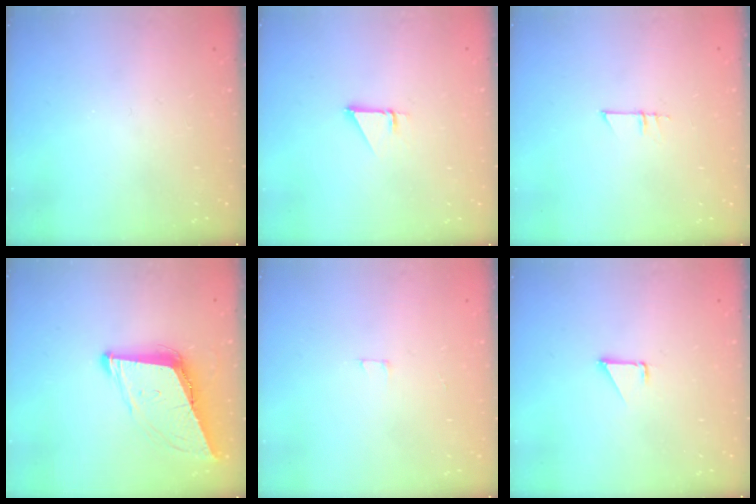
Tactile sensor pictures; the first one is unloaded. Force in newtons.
{"total": 1.0, "press": 1.0, "slide": 0.1}
{"total": 4.6, "press": 4.6, "slide": 0.4}
{"total": 10.0, "press": 9.3, "slide": 3.5}
{"total": 1.8, "press": 1.8, "slide": 0.1}
{"total": 1.5, "press": 1.5, "slide": 0.1}